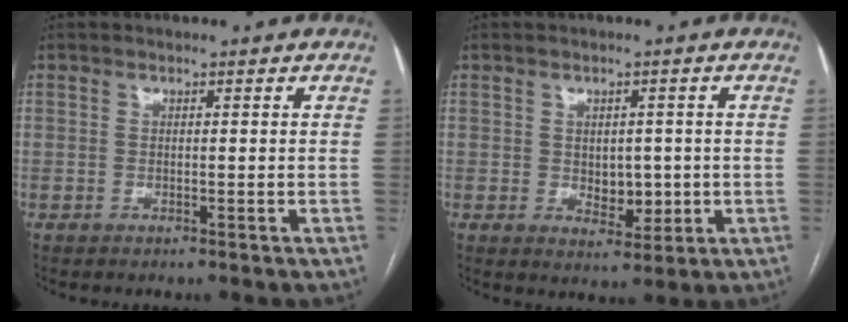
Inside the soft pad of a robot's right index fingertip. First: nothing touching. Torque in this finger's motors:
{"motor_torque": [0.04, -0.02, 0.06, 0.01]}